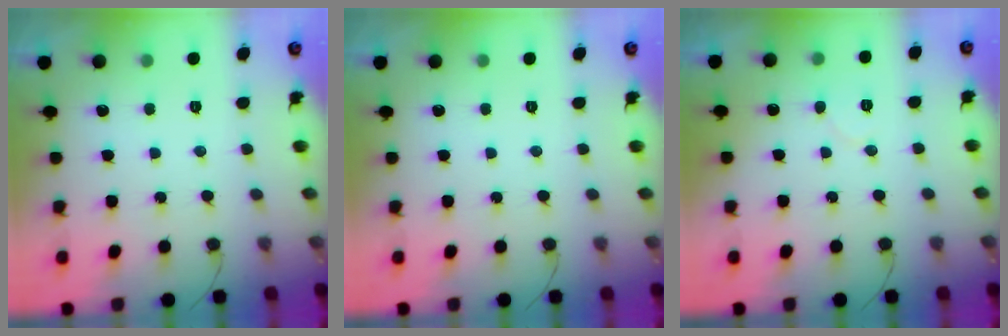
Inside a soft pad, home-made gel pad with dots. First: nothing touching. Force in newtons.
{"total": 0.0}
{"total": 4.8, "press": 4.8, "slide": 0.6}